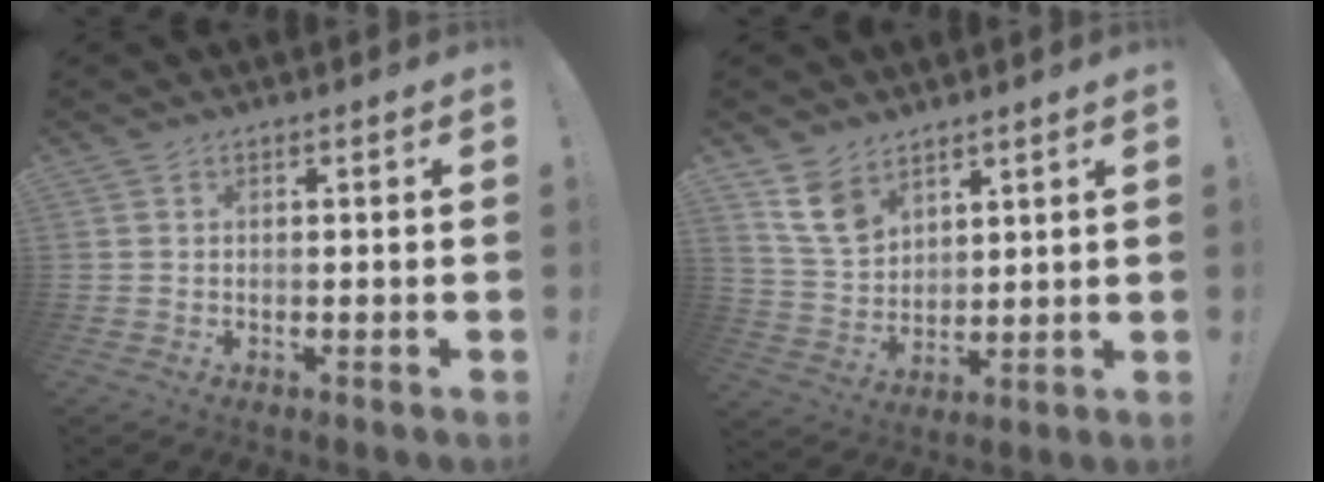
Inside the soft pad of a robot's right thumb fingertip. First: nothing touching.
{"total": 10.6, "force": [7.2, 6.5, 4.2], "torque": [-0.080, -0.039, 0.144]}